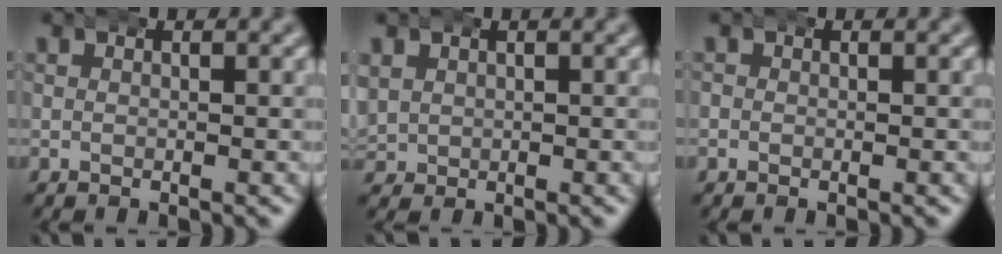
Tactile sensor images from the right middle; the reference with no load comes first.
{"total": 2.9, "force": [0.5, 2.6, 1.0], "torque": [-0.044, -0.009, 0.018]}
{"total": 0.6, "force": [-0.1, 0.6, 0.1], "torque": [0.000, 0.000, -0.003]}